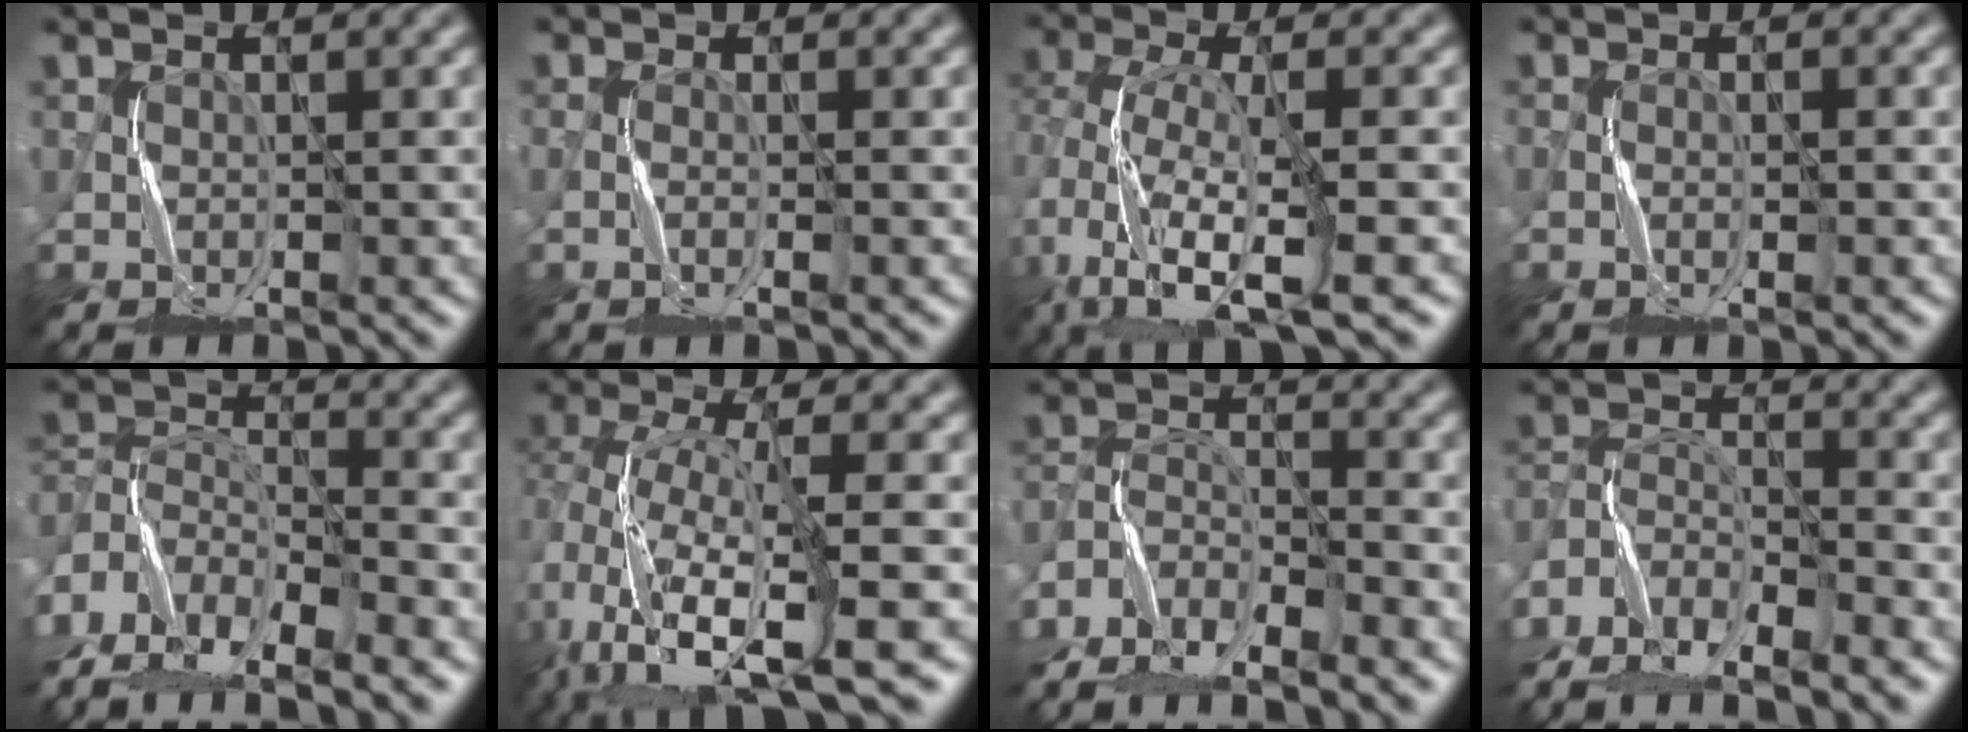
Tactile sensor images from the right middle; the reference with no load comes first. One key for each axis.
{"total": 1.0, "fx": -0.8, "fy": -0.2, "fz": 0.6, "tx": -0.011, "ty": 0.000, "tz": -0.020}
{"total": 8.5, "fx": -4.6, "fy": 2.9, "fz": 6.6, "tx": -0.131, "ty": -0.007, "tz": -0.093}
{"total": 1.2, "fx": -0.8, "fy": 0.0, "fz": 0.8, "tx": -0.013, "ty": 0.003, "tz": -0.019}
{"total": 11.6, "fx": -9.6, "fy": 4.5, "fz": 4.8, "tx": -0.084, "ty": 0.003, "tz": -0.176}
{"total": 11.5, "fx": -5.7, "fy": 3.2, "fz": 9.4, "tx": -0.185, "ty": -0.011, "tz": -0.098}
{"total": 8.5, "fx": -7.5, "fy": 2.3, "fz": 3.3, "tx": -0.057, "ty": -0.012, "tz": -0.140}
{"total": 9.5, "fx": -8.3, "fy": 2.7, "fz": 3.7, "tx": -0.063, "ty": -0.013, "tz": -0.154}